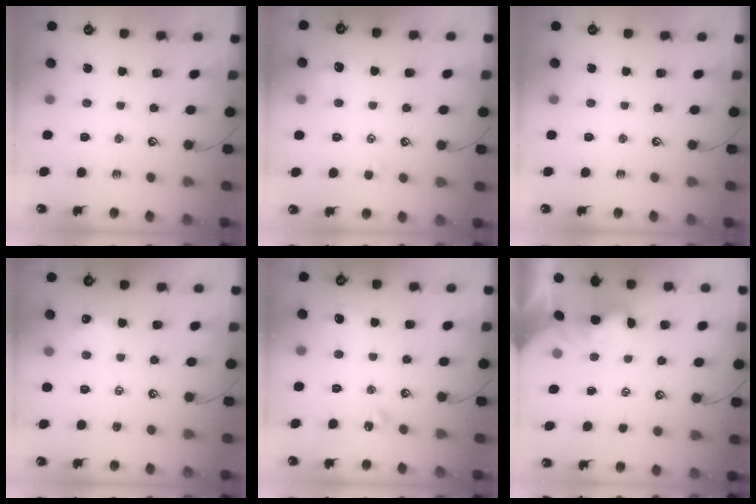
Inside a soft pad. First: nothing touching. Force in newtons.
{"total": 0.9, "press": 0.8, "slide": 0.5}
{"total": 0.0}
{"total": 2.5, "press": 2.4, "slide": 0.7}
{"total": 2.6, "press": 2.6, "slide": 0.6}
{"total": 2.0, "press": 2.0, "slide": 0.6}